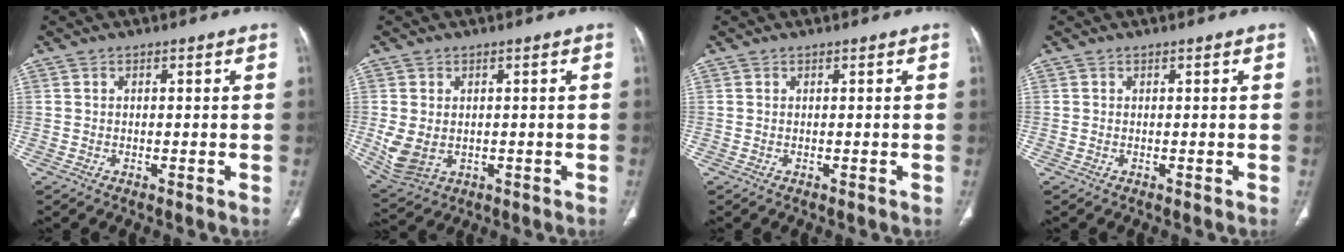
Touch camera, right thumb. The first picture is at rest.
{"total": 7.1, "force": [-0.6, 5.3, 4.7], "torque": [-0.095, -0.006, 0.006]}
{"total": 0.0}
{"total": 0.0}